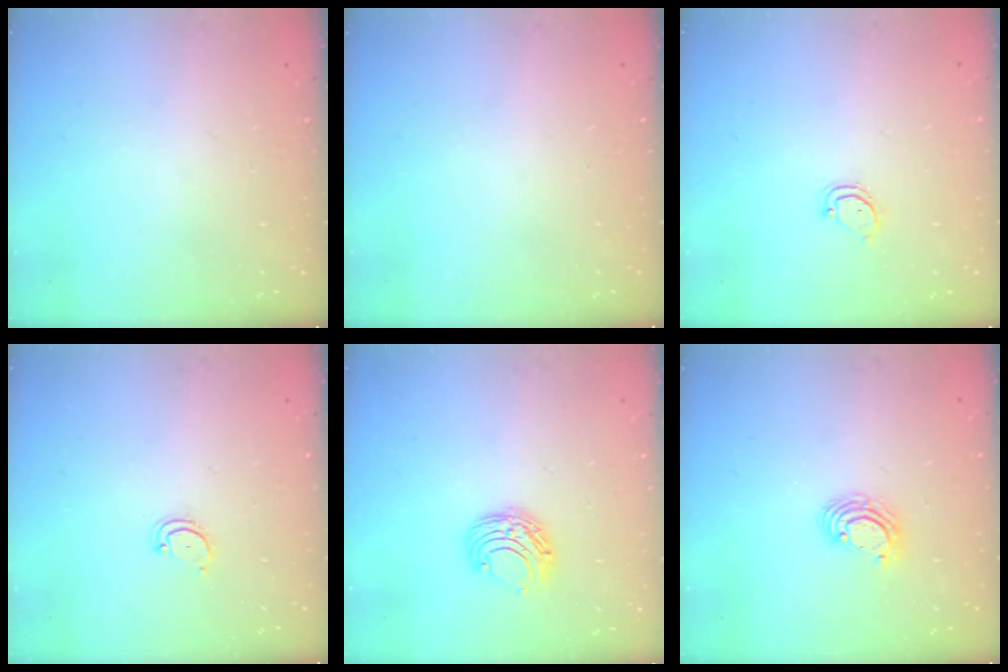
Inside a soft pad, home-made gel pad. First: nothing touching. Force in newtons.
{"total": 0.0}
{"total": 3.6, "press": 3.6, "slide": 0.2}
{"total": 3.5, "press": 3.5, "slide": 0.5}
{"total": 7.6, "press": 7.6, "slide": 0.6}
{"total": 4.0, "press": 3.9, "slide": 0.2}